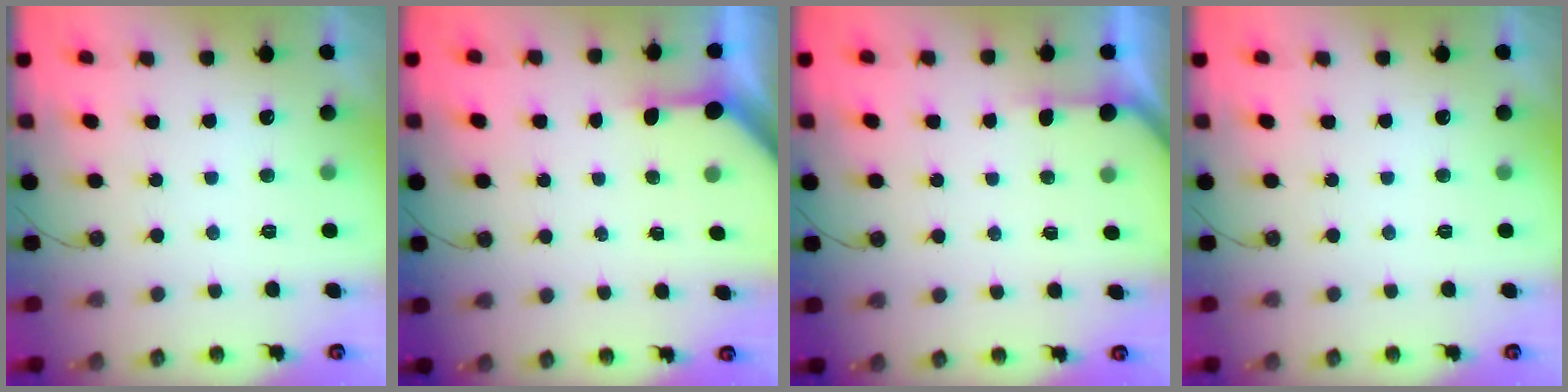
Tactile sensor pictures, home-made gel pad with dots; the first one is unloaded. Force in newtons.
{"total": 3.4, "press": 3.4, "slide": 0.4}
{"total": 2.5, "press": 2.5, "slide": 0.2}
{"total": 0.0}